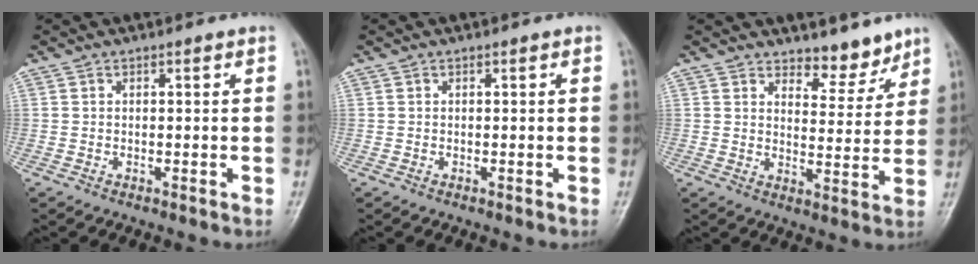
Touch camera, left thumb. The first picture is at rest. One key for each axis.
{"total": 0.0}
{"total": 6.0, "fx": 5.2, "fy": 2.5, "fz": 1.7, "tx": 0.006, "ty": -0.045, "tz": 0.083}